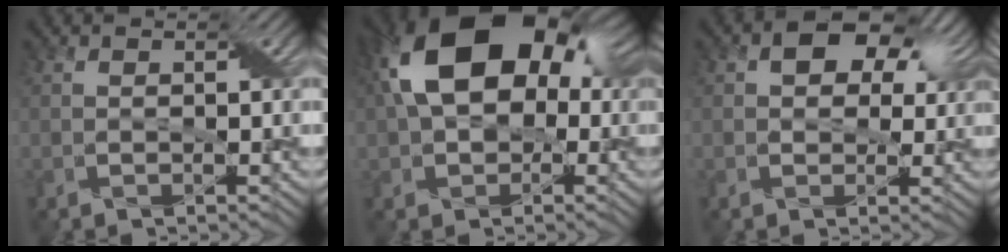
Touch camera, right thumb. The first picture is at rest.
{"total": 17.7, "force": [3.2, 11.7, 12.9], "torque": [-0.230, 0.020, 0.042]}
{"total": 7.7, "force": [3.2, 5.0, 5.0], "torque": [-0.082, 0.008, 0.047]}